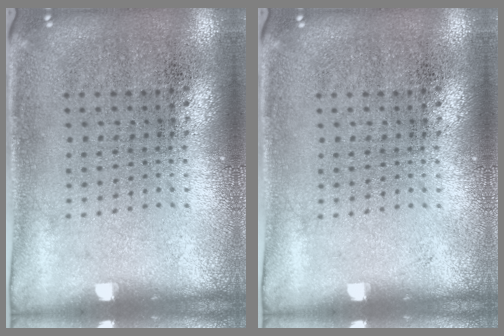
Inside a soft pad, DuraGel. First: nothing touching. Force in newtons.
{"total": 0.0}